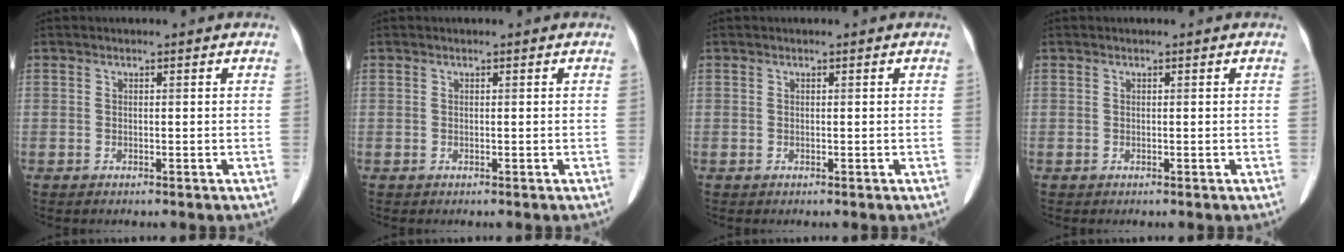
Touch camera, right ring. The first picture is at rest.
{"total": 0.0}
{"total": 0.0}
{"total": 0.0}